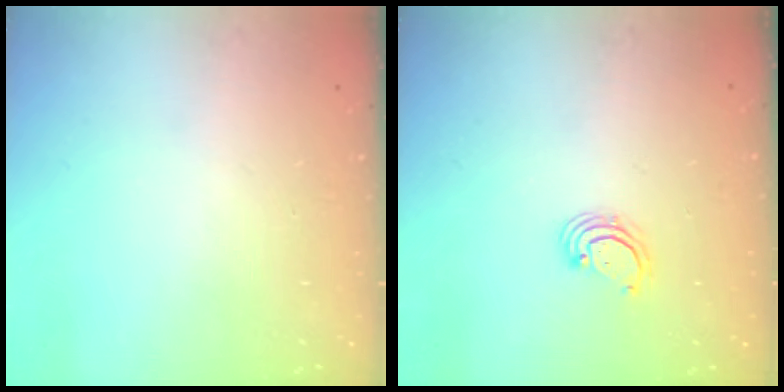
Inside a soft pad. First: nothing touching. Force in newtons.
{"total": 2.8, "press": 2.8, "slide": 0.3}